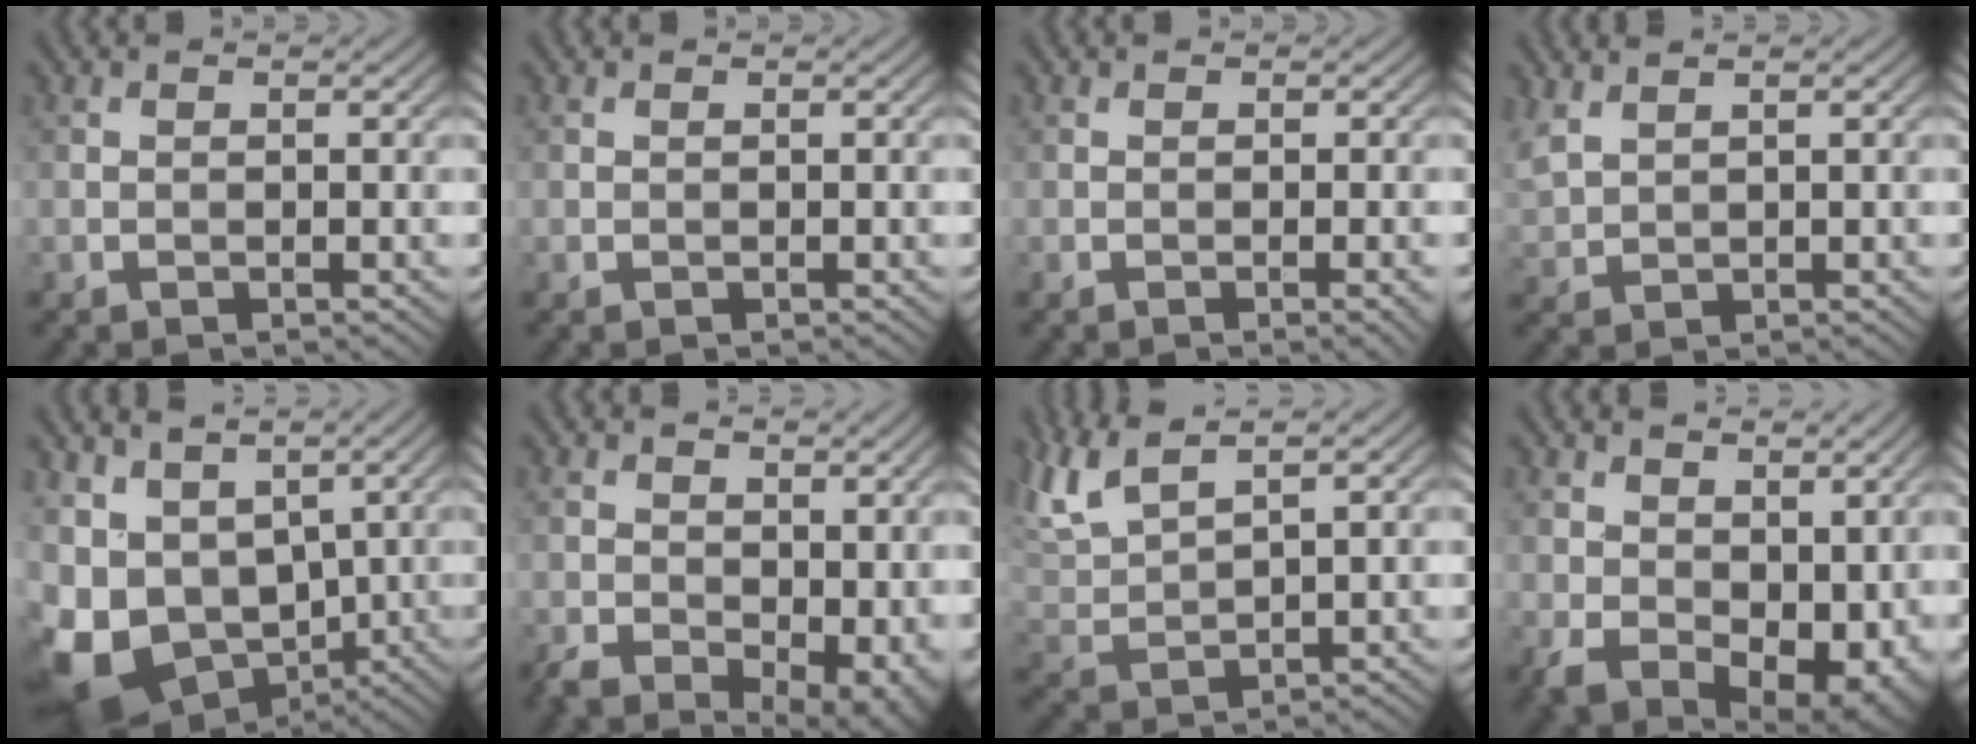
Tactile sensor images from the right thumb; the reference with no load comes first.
{"total": 0.0}
{"total": 1.3, "force": [-0.4, 0.2, 1.2], "torque": [-0.017, -0.001, -0.008]}
{"total": 2.8, "force": [2.1, 0.9, 1.5], "torque": [-0.051, 0.011, 0.051]}
{"total": 11.2, "force": [-0.2, 8.8, 6.9], "torque": [-0.184, -0.018, 0.017]}
{"total": 9.0, "force": [-0.7, 6.0, 6.7], "torque": [-0.124, -0.039, 0.007]}
{"total": 7.6, "force": [5.3, 2.0, 5.1], "torque": [-0.130, 0.023, 0.109]}
{"total": 12.6, "force": [0.8, 8.6, 9.2], "torque": [-0.175, -0.055, 0.053]}